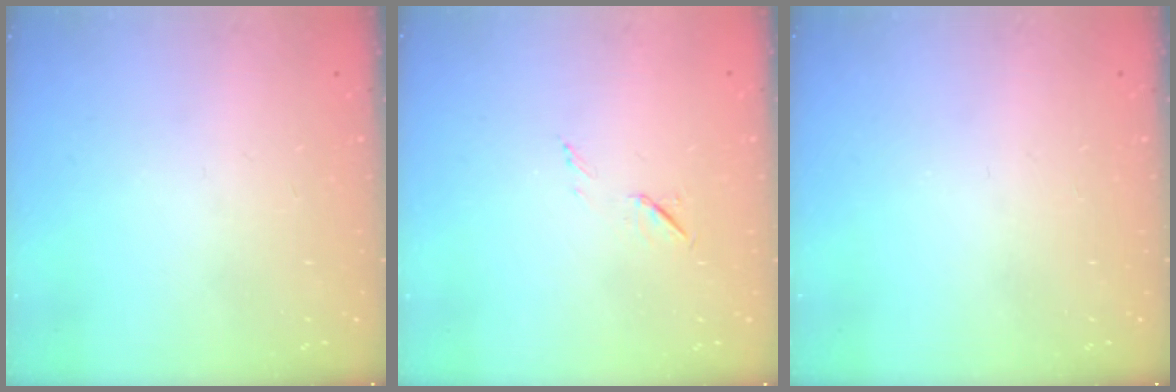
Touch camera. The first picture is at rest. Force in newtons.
{"total": 5.5, "press": 5.3, "slide": 1.5}
{"total": 0.0}